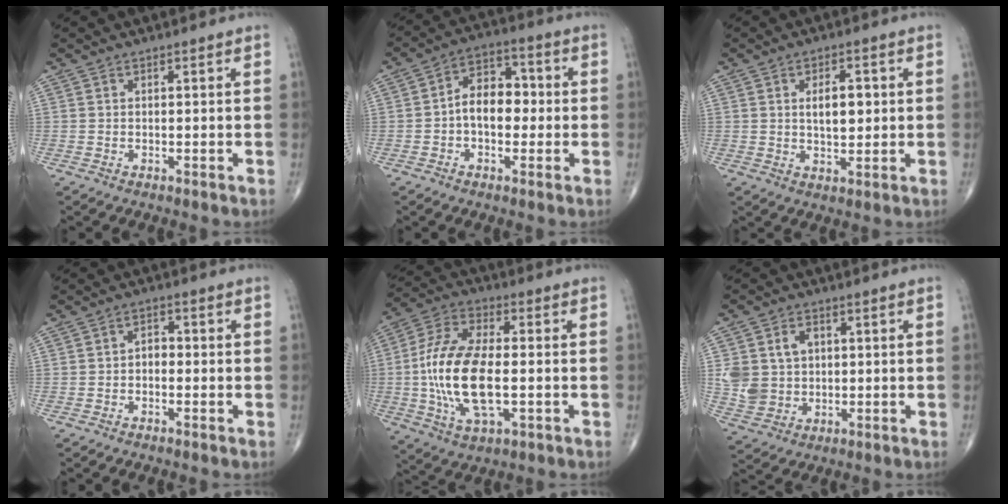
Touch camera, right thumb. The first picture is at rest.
{"total": 8.9, "force": [-0.7, 5.9, 6.6], "torque": [-0.078, 0.029, -0.025]}
{"total": 5.8, "force": [0.9, 2.9, 4.9], "torque": [-0.062, -0.005, 0.016]}
{"total": 2.4, "force": [-0.5, 1.7, 1.7], "torque": [-0.013, 0.013, -0.018]}
{"total": 17.3, "force": [-1.8, 8.1, 15.2], "torque": [-0.309, 0.012, -0.031]}
{"total": 9.0, "force": [1.6, 7.4, 5.0], "torque": [-0.070, -0.002, 0.039]}